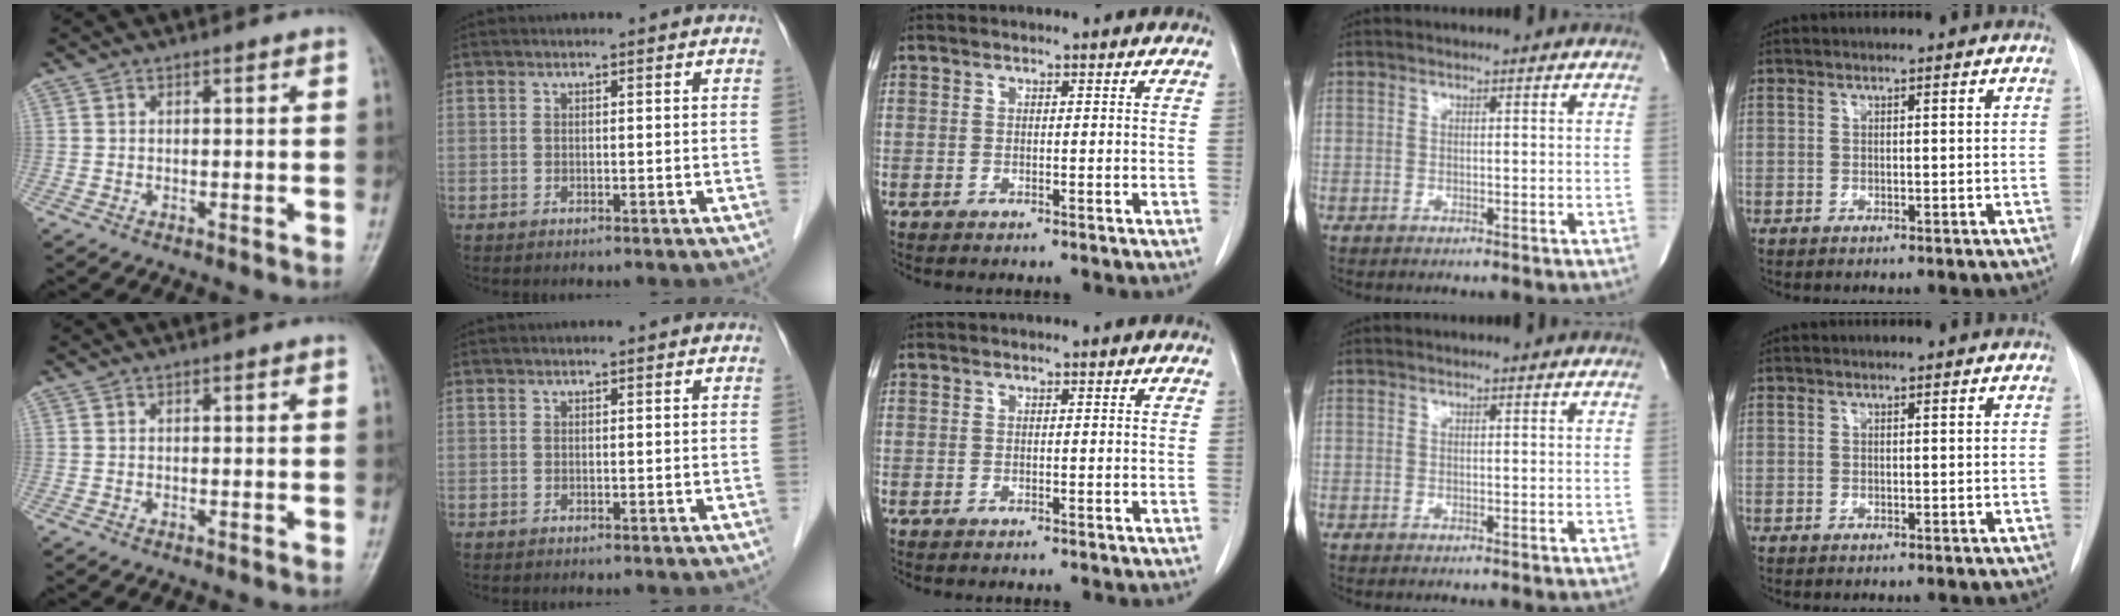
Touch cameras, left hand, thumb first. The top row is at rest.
{}